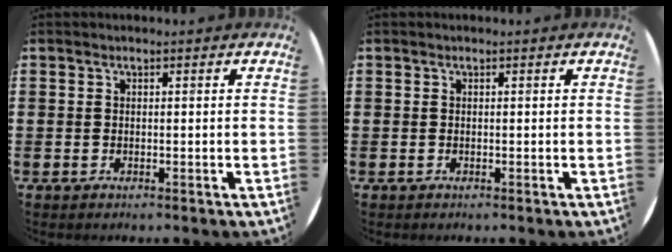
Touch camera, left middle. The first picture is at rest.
{"total": 0.0}